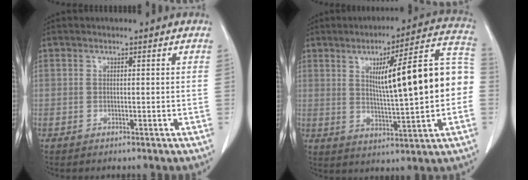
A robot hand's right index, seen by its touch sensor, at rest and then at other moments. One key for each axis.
{"total": 16.7, "fx": 1.1, "fy": 2.0, "fz": 16.5, "tx": -0.229, "ty": 0.034, "tz": 0.020}